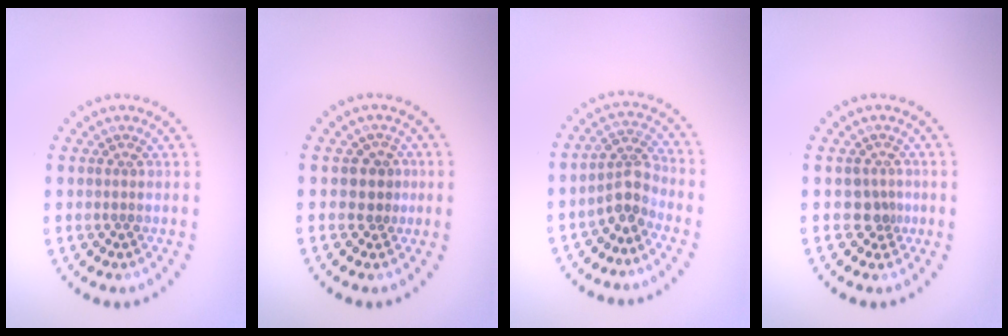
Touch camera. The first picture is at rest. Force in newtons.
{"total": 1.5, "press": 1.0, "slide": 1.0}
{"total": 2.7, "press": 2.2, "slide": 1.6}
{"total": 1.8, "press": 1.2, "slide": 1.3}